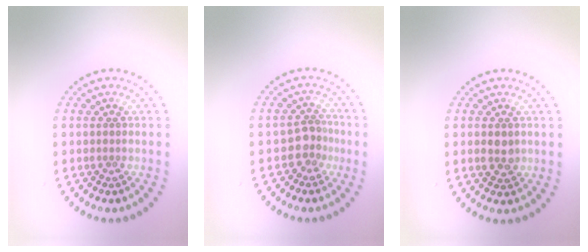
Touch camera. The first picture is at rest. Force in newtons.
{"total": 2.3, "press": 1.8, "slide": 1.5}
{"total": 1.8, "press": 1.8, "slide": 0.1}